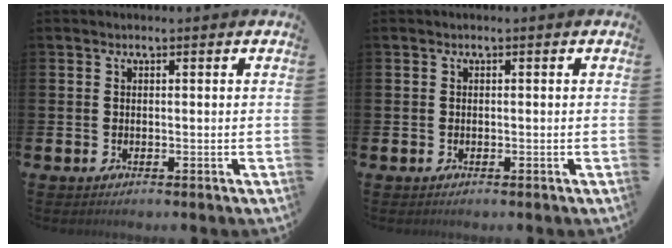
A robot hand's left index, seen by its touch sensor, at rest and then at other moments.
{"total": 0.0}